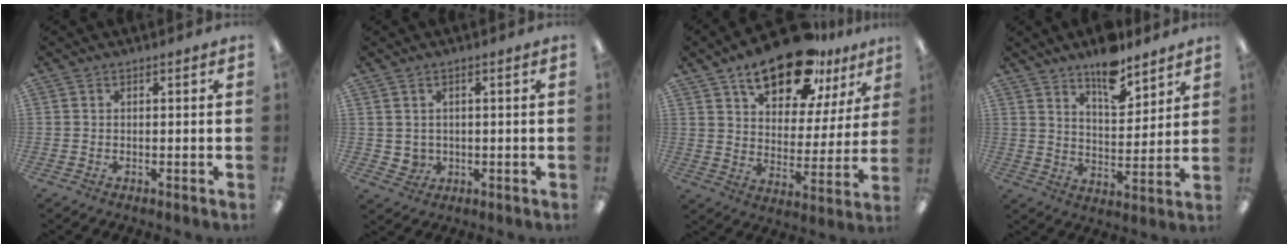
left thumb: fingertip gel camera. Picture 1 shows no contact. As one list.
[{"total": 2.6, "force": [1.0, 2.4, 0.5], "torque": [-0.015, -0.001, 0.018]}, {"total": 18.8, "force": [13.3, 7.9, 10.7], "torque": [-0.167, -0.070, 0.225]}, {"total": 10.8, "force": [8.7, 4.0, 4.9], "torque": [-0.065, -0.057, 0.153]}]